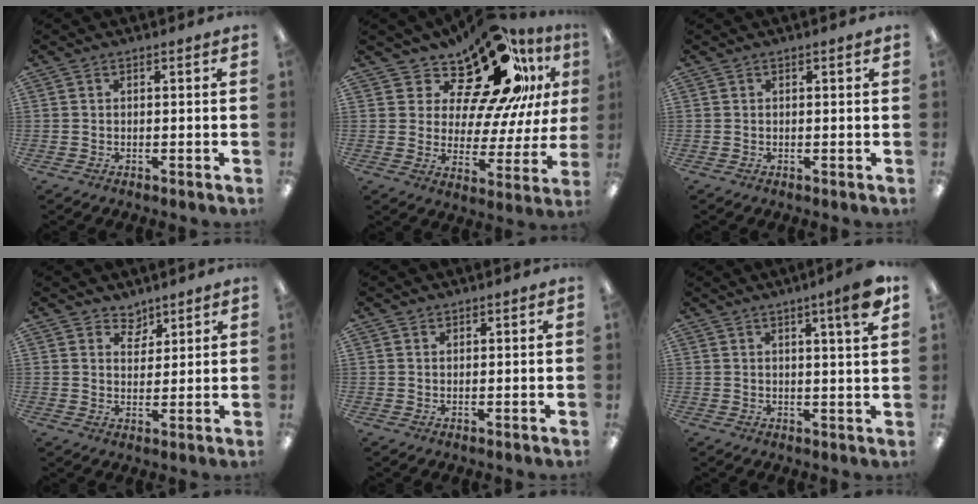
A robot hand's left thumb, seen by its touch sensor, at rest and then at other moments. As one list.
[{"total": 20.5, "force": [14.3, 8.5, 12.1], "torque": [-0.188, -0.099, 0.242]}, {"total": 0.5, "force": [0.2, 0.3, 0.4], "torque": [-0.007, 0.004, 0.003]}, {"total": 4.8, "force": [3.9, 2.8, 0.4], "torque": [0.000, -0.024, 0.069]}, {"total": 1.1, "force": [0.8, 0.7, 0.4], "torque": [-0.001, -0.002, 0.013]}, {"total": 7.3, "force": [4.3, 0.6, 5.9], "torque": [-0.082, -0.014, 0.062]}]